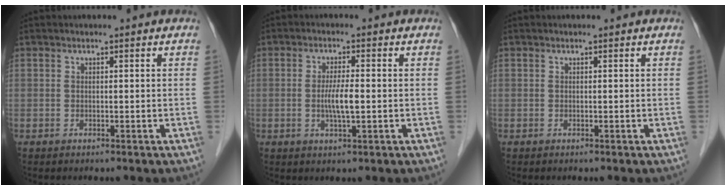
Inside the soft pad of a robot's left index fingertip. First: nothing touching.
{"total": 4.0, "force": [-0.5, 0.5, 3.9], "torque": [-0.079, -0.004, -0.009]}
{"total": 0.0}